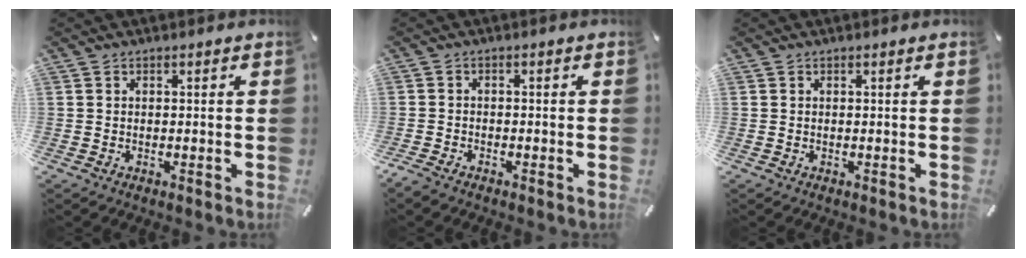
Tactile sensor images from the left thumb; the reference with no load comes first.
{"total": 1.8, "force": [-1.6, 0.4, 0.6], "torque": [-0.018, 0.004, -0.035]}
{"total": 0.0}